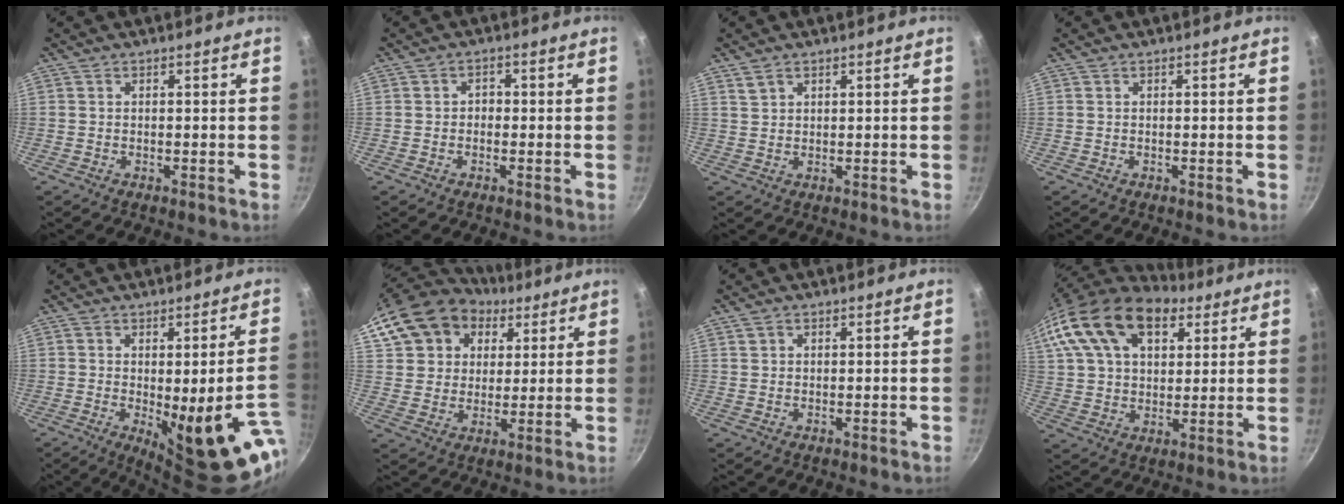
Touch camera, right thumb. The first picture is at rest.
{"total": 1.6, "force": [-0.4, 1.3, 0.7], "torque": [-0.007, 0.006, -0.010]}
{"total": 2.2, "force": [1.5, 1.3, 1.0], "torque": [-0.013, 0.000, 0.032]}
{"total": 0.0}
{"total": 16.9, "force": [-4.2, 4.5, 15.7], "torque": [-0.177, -0.015, -0.034]}
{"total": 18.2, "force": [9.2, 13.7, 7.7], "torque": [-0.133, 0.011, 0.167]}
{"total": 1.4, "force": [0.8, 1.0, 0.6], "torque": [-0.008, 0.002, 0.013]}
{"total": 23.1, "force": [12.7, 13.4, 13.9], "torque": [-0.256, 0.003, 0.225]}